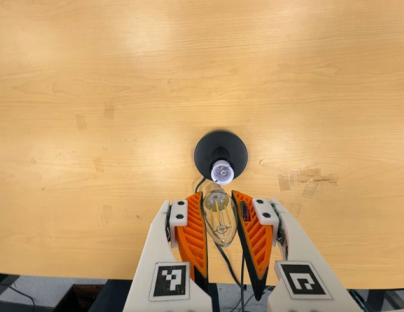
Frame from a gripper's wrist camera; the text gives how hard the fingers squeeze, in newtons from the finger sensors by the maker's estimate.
{"total": 19.6, "left": 21.4, "right": 17.8}